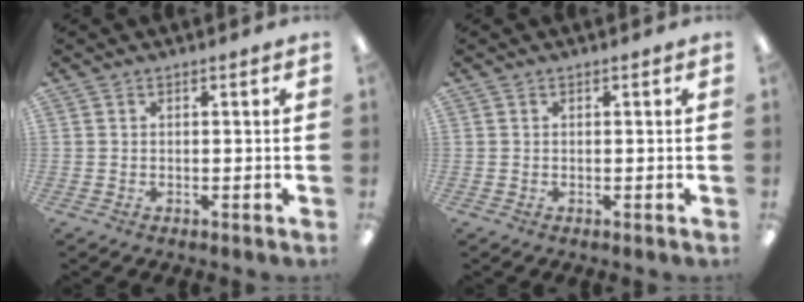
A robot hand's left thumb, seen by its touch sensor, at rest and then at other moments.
{"total": 0.0}